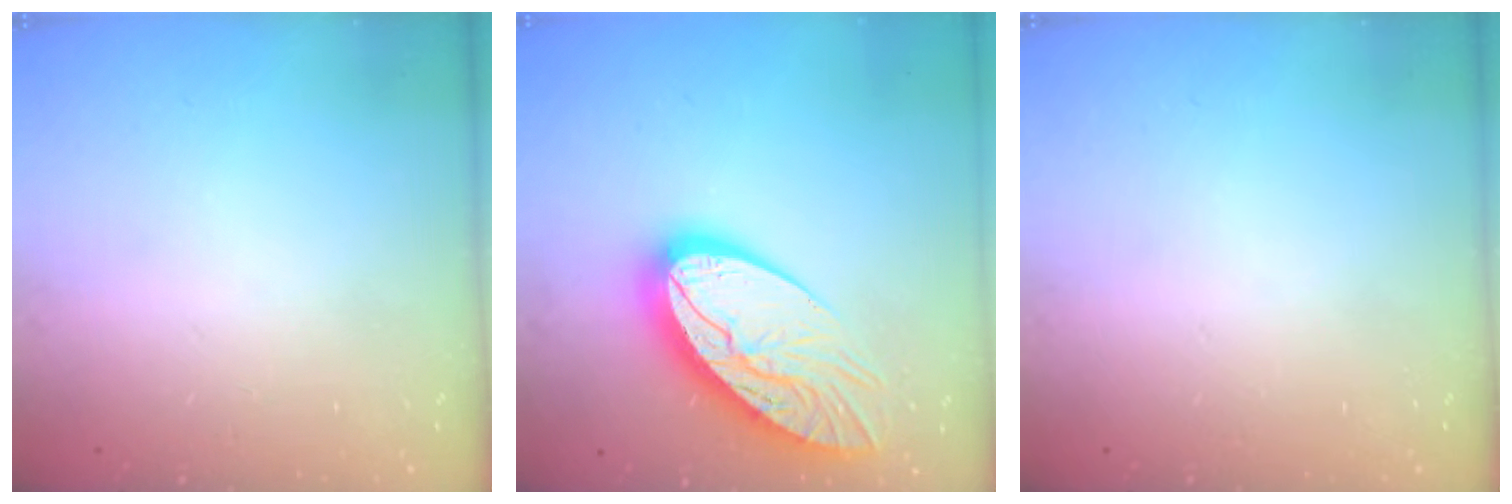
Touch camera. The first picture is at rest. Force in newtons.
{"total": 17.9, "press": 17.8, "slide": 1.7}
{"total": 0.0}